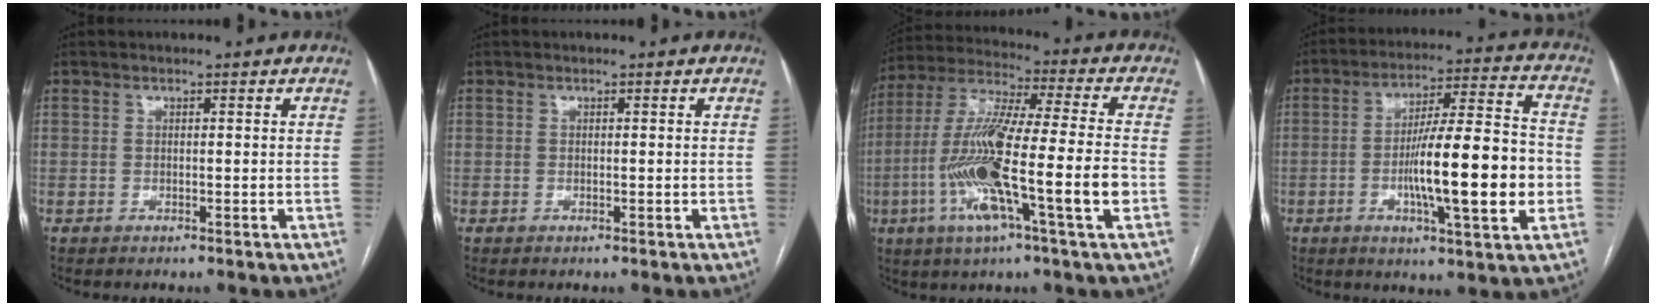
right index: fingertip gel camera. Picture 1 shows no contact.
{"total": 0.0}
{"total": 18.6, "force": [-4.9, 0.6, 17.9], "torque": [-0.347, -0.010, -0.093]}
{"total": 16.7, "force": [-3.1, 1.7, 16.3], "torque": [-0.264, 0.005, -0.049]}